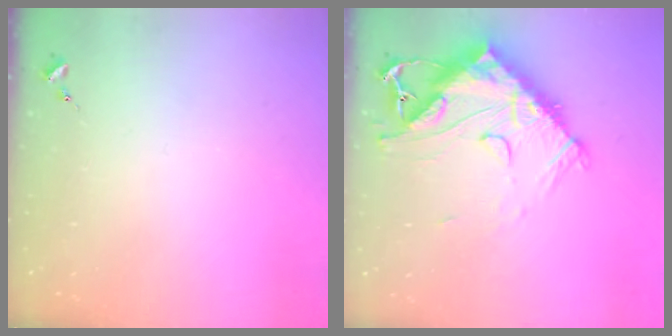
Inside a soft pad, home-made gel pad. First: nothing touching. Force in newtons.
{"total": 18.8, "press": 18.7, "slide": 1.7}